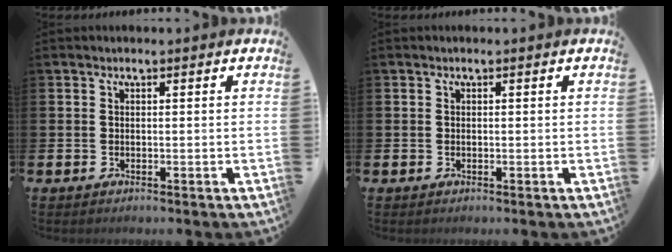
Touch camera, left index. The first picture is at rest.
{"total": 0.0}